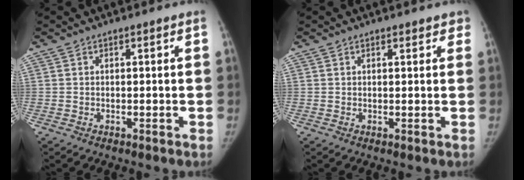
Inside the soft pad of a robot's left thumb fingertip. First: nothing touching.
{"total": 1.9, "force": [1.4, 0.9, 1.0], "torque": [0.006, 0.000, 0.010]}